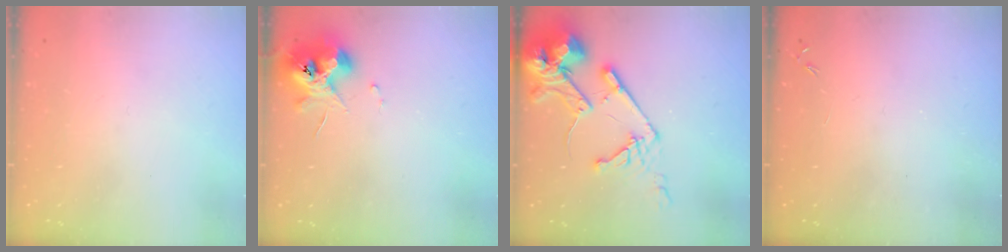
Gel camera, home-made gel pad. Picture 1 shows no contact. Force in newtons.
{"total": 9.8, "press": 9.7, "slide": 1.2}
{"total": 16.1, "press": 15.9, "slide": 2.2}
{"total": 0.0}